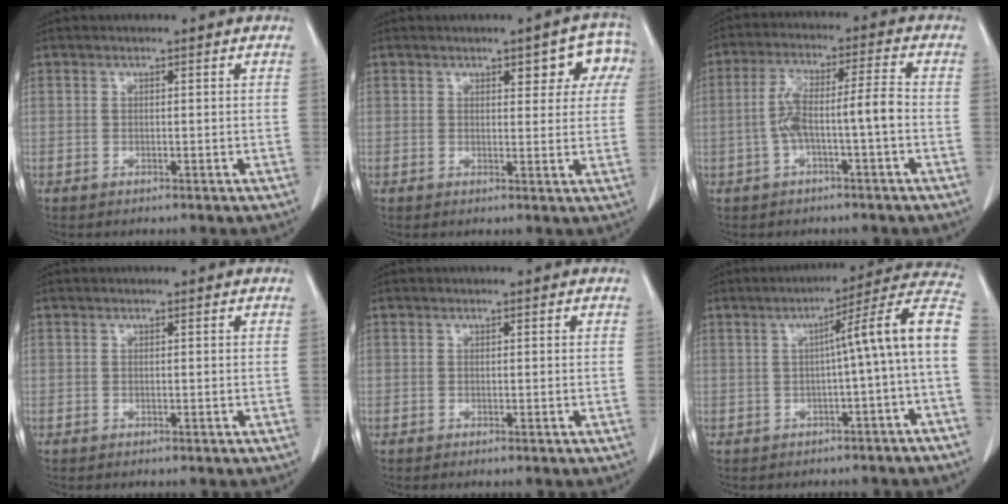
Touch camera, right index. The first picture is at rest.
{"total": 6.0, "force": [2.7, 2.7, 4.7], "torque": [-0.038, 0.017, 0.027]}
{"total": 7.7, "force": [-1.8, 0.5, 7.4], "torque": [-0.144, 0.029, -0.029]}
{"total": 0.0}
{"total": 0.0}
{"total": 10.8, "force": [-1.0, -1.1, 10.7], "torque": [-0.133, 0.031, -0.023]}